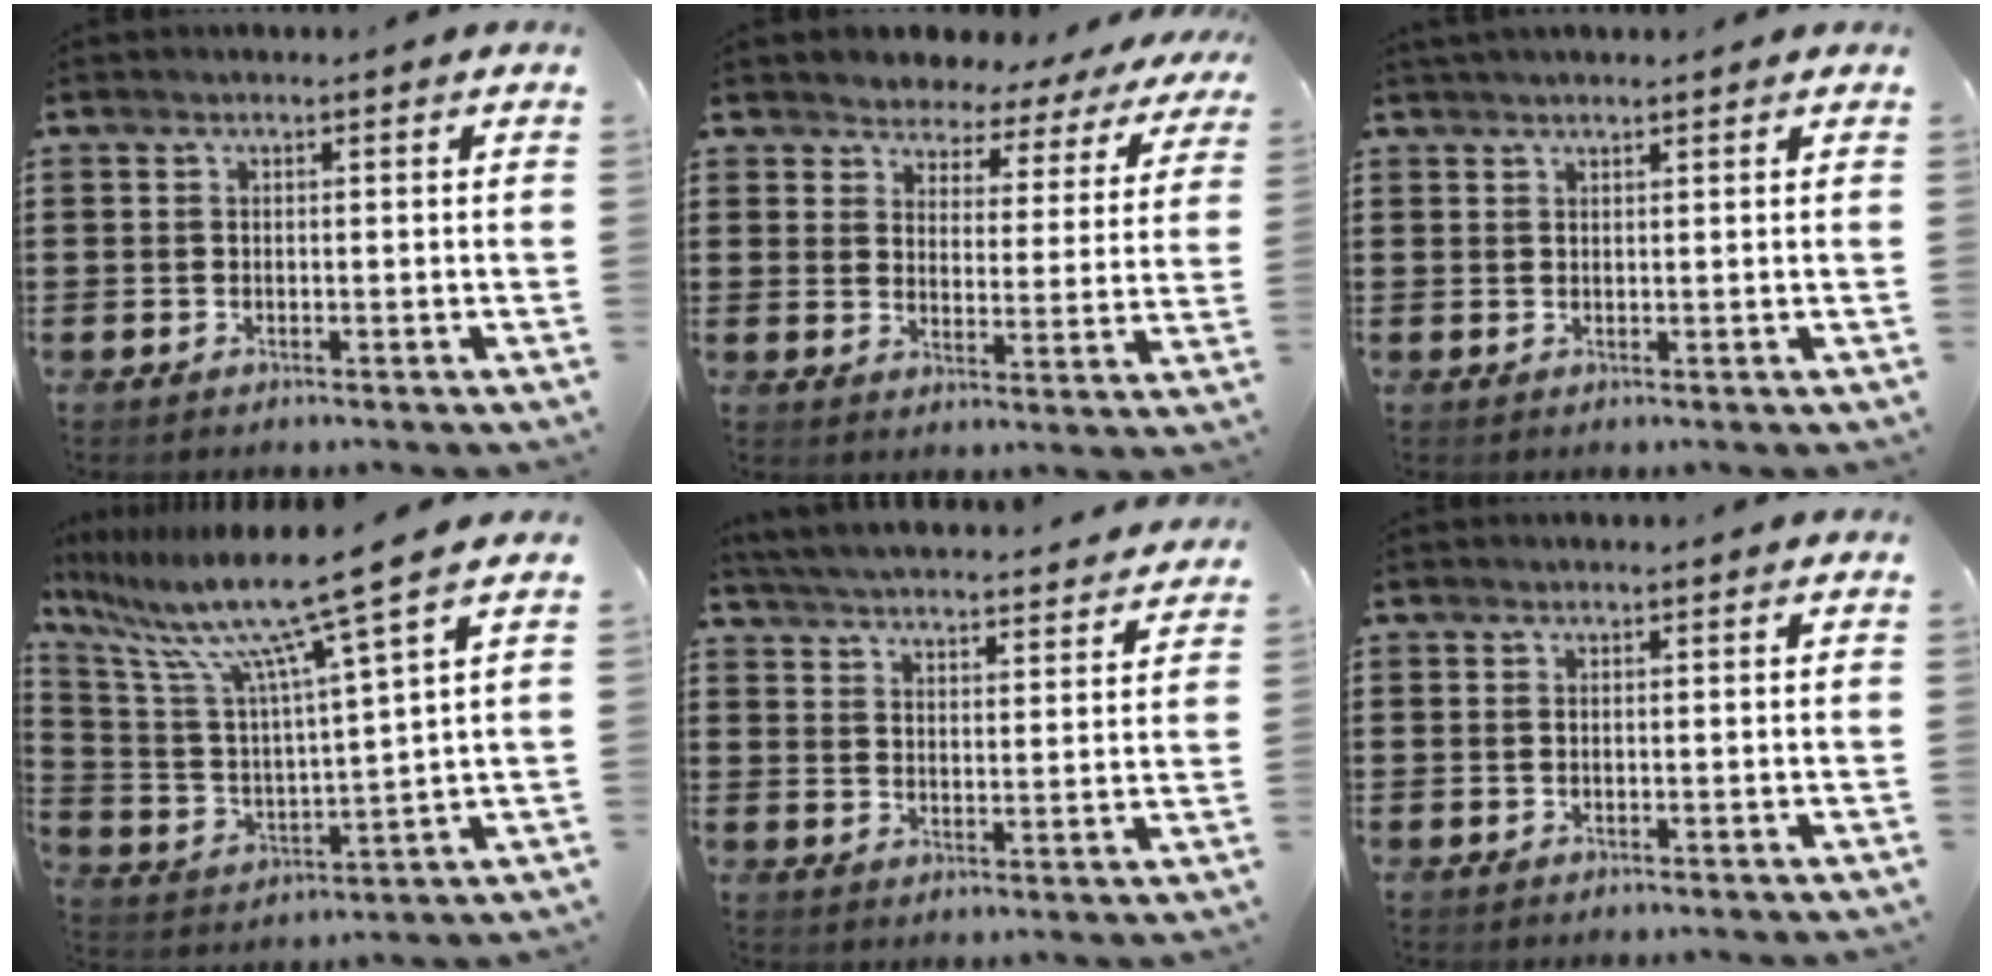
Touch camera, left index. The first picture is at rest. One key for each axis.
{"total": 3.5, "fx": 3.3, "fy": 1.1, "fz": -0.2, "tx": -0.022, "ty": -0.025, "tz": 0.052}
{"total": 1.3, "fx": 1.2, "fy": 0.1, "fz": 0.5, "tx": -0.011, "ty": 0.000, "tz": 0.023}
{"total": 12.0, "fx": 9.0, "fy": -0.5, "fz": 7.9, "tx": -0.189, "ty": -0.055, "tz": 0.143}
{"total": 4.7, "fx": 4.7, "fy": -0.4, "fz": 0.5, "tx": -0.034, "ty": -0.040, "tz": 0.079}
{"total": 0.0}